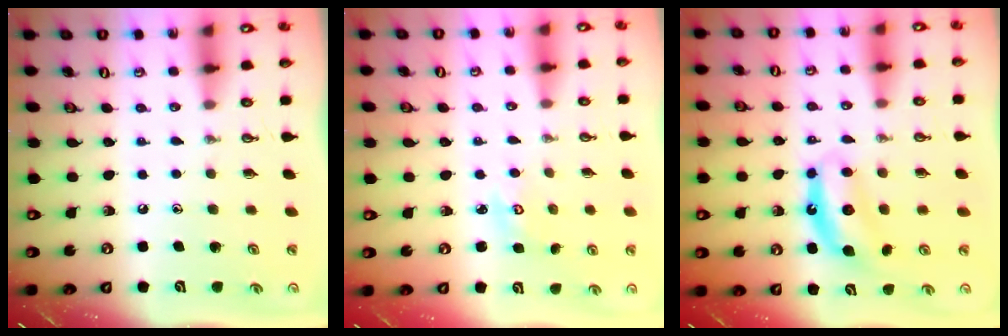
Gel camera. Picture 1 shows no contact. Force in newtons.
{"total": 3.2, "press": 3.2, "slide": 0.4}
{"total": 7.4, "press": 7.4, "slide": 0.2}